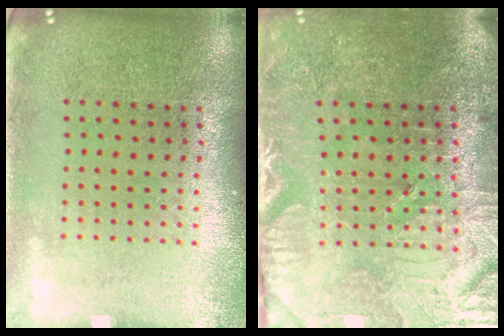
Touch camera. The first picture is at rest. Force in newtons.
{"total": 4.0, "press": 3.9, "slide": 0.6}